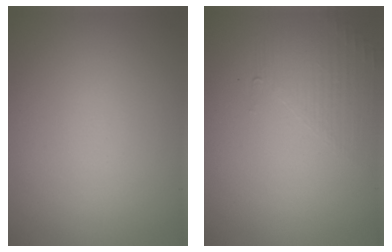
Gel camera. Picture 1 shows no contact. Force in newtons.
{"total": 1.6, "press": 0.4, "slide": 1.5}